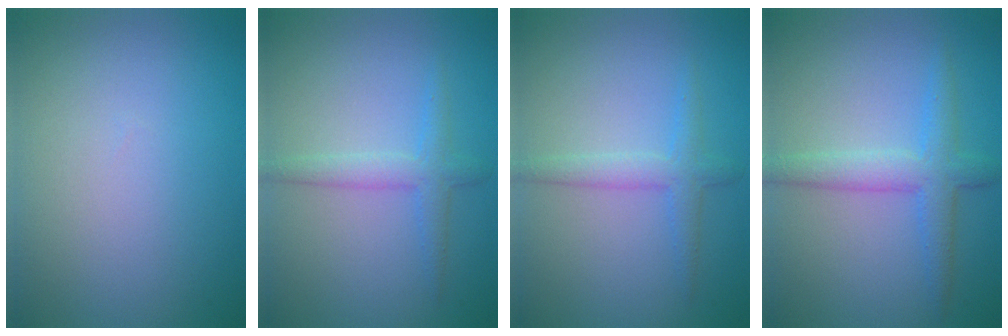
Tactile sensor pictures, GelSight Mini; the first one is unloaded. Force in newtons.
{"total": 2.3, "press": 2.3, "slide": 0.1}
{"total": 2.3, "press": 2.3, "slide": 0.1}
{"total": 3.5, "press": 3.5, "slide": 0.1}